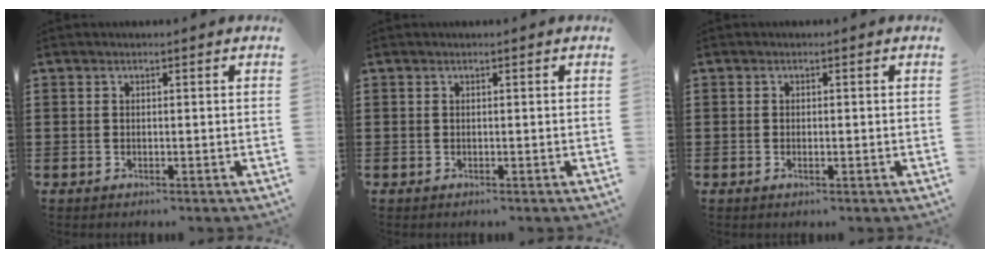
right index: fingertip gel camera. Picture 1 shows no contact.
{"total": 0.0}
{"total": 0.9, "force": [-0.1, 0.4, 0.8], "torque": [-0.015, 0.000, -0.002]}